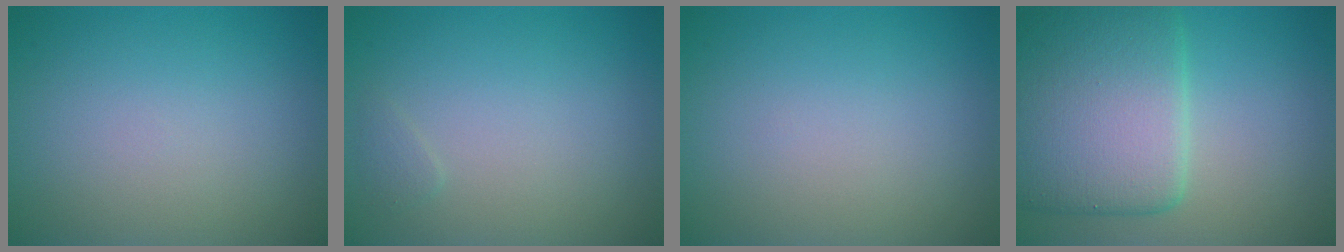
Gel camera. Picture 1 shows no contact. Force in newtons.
{"total": 0.6, "press": 0.6, "slide": 0.0}
{"total": 0.0}
{"total": 9.0, "press": 9.0, "slide": 0.1}